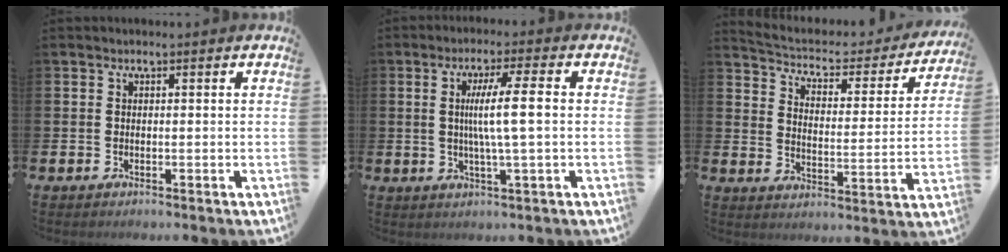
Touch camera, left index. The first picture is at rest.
{"total": 6.3, "force": [0.5, -0.1, 6.3], "torque": [-0.110, -0.005, 0.002]}
{"total": 5.0, "force": [4.5, 1.9, 1.3], "torque": [-0.045, -0.039, 0.068]}